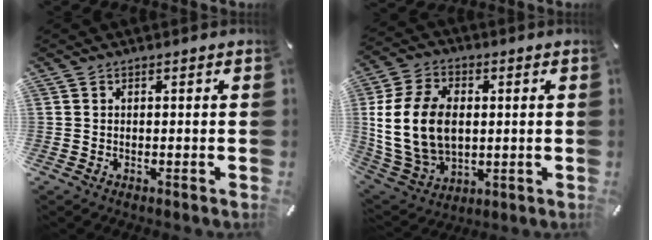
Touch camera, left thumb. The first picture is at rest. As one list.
[{"total": 17.0, "force": [1.1, 12.5, 11.4], "torque": [-0.253, 0.005, 0.019]}]